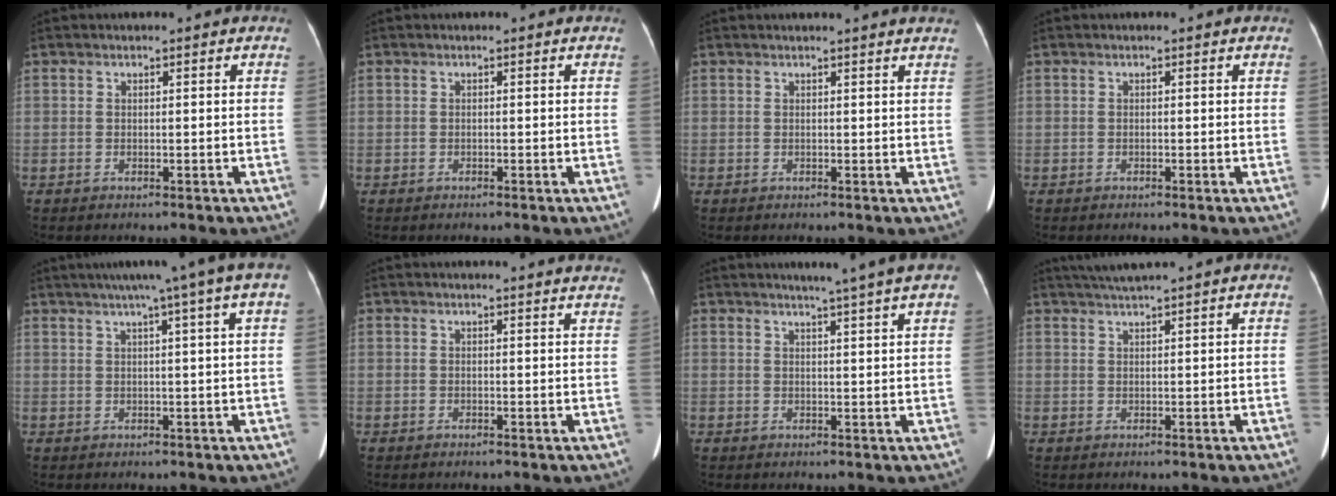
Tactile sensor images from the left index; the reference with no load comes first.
{"total": 0.0}
{"total": 4.2, "force": [3.9, -0.5, 1.5], "torque": [-0.020, 0.008, 0.032]}
{"total": 0.0}
{"total": 10.8, "force": [6.7, -0.6, 8.4], "torque": [-0.124, 0.035, 0.078]}
{"total": 8.6, "force": [8.2, 0.2, 2.5], "torque": [-0.026, 0.002, 0.071]}
{"total": 6.8, "force": [5.1, -0.5, 4.4], "torque": [-0.064, 0.016, 0.056]}
{"total": 3.5, "force": [2.9, -1.0, 1.6], "torque": [-0.029, 0.014, 0.059]}